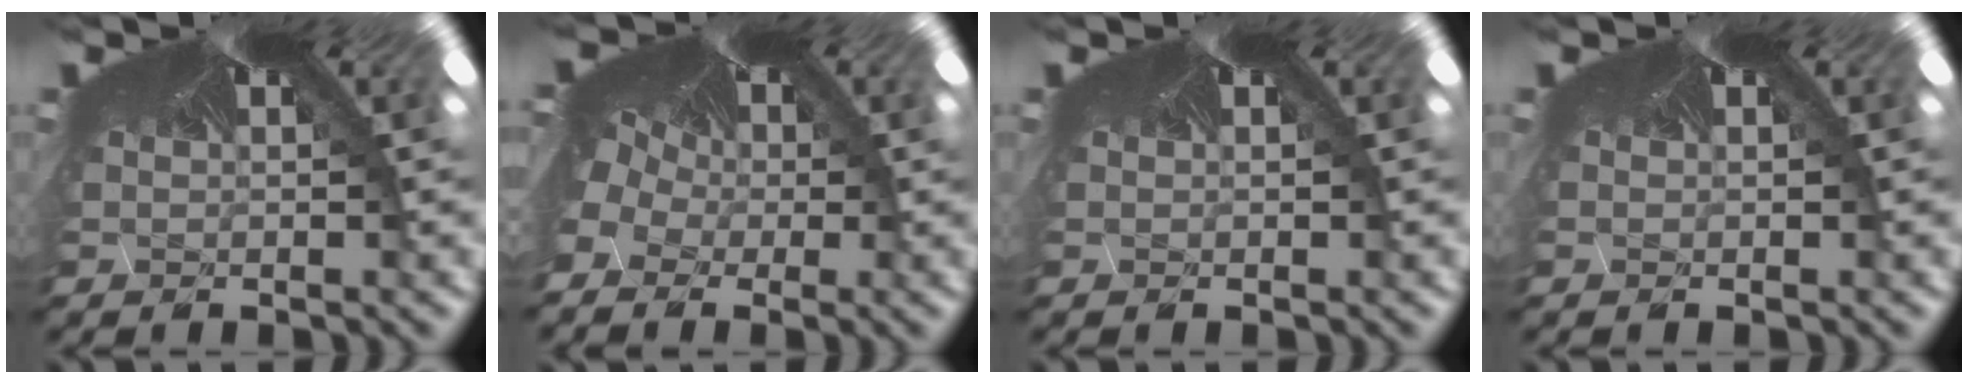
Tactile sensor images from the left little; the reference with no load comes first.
{"total": 4.4, "force": [-3.1, 2.3, 2.1], "torque": [-0.088, -0.016, -0.037]}
{"total": 0.0}
{"total": 0.0}